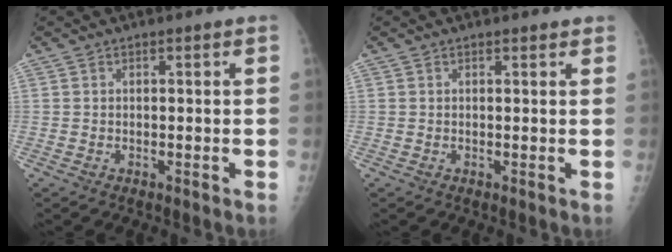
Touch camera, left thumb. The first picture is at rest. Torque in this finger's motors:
{"motor_torque": [-0.07, 0.39, -0.26, -0.30, 0.00]}